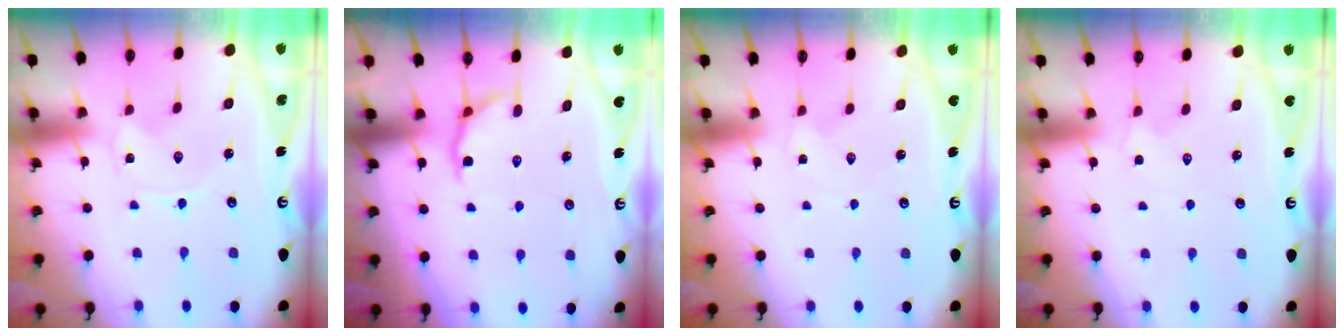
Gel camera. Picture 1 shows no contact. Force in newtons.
{"total": 4.8, "press": 4.1, "slide": 2.4}
{"total": 0.0}
{"total": 1.1, "press": 0.9, "slide": 0.6}